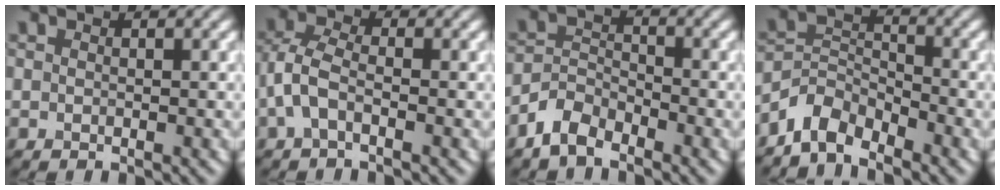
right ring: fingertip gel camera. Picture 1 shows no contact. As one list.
[{"total": 3.2, "force": [-1.1, 1.5, 2.6], "torque": [-0.064, 0.008, -0.033]}, {"total": 3.5, "force": [-2.7, 1.6, 1.4], "torque": [-0.027, 0.006, -0.065]}, {"total": 4.1, "force": [-3.5, 1.7, 1.2], "torque": [-0.016, 0.003, -0.082]}]